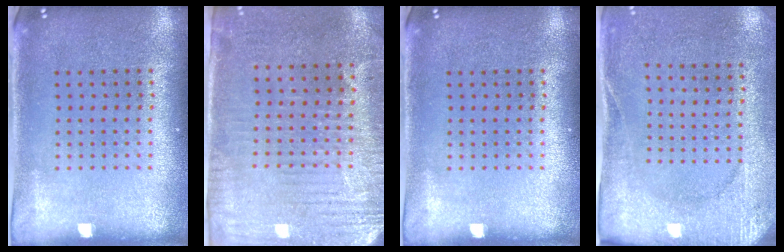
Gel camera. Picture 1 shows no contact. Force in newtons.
{"total": 3.1, "press": 2.7, "slide": 1.5}
{"total": 0.0}
{"total": 2.7, "press": 2.3, "slide": 1.3}